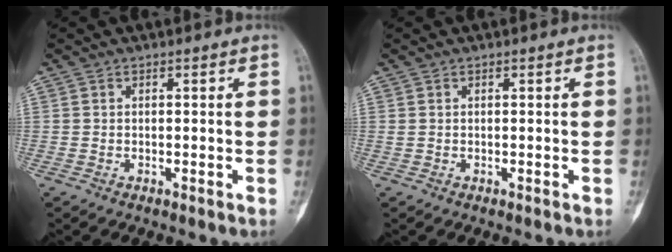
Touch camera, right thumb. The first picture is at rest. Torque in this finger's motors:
{"motor_torque": [0.00, 0.00, 0.03, -0.02, 0.03]}